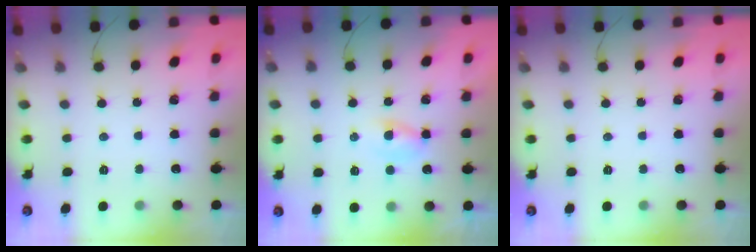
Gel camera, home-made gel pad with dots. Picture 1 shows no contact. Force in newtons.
{"total": 1.3, "press": 1.1, "slide": 0.7}
{"total": 0.0}